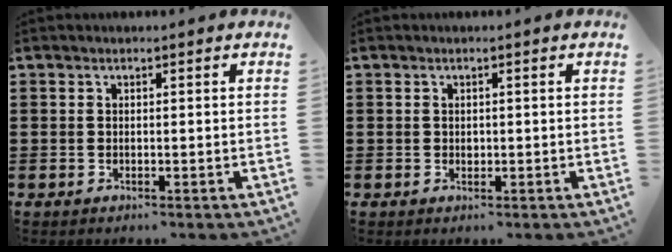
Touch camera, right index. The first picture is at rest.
{"total": 0.7, "force": [0.1, 0.6, 0.4], "torque": [-0.009, 0.003, 0.002]}